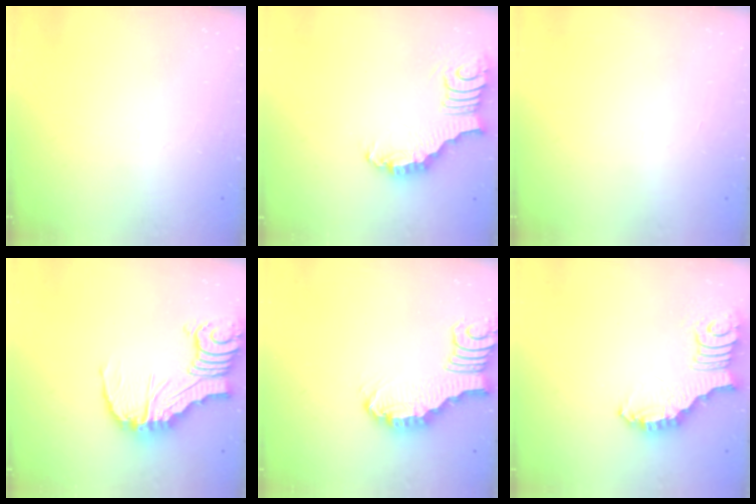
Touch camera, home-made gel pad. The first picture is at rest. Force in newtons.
{"total": 3.5, "press": 3.5, "slide": 0.6}
{"total": 1.4, "press": 1.4, "slide": 0.0}
{"total": 14.6, "press": 14.5, "slide": 1.7}
{"total": 2.3, "press": 2.3, "slide": 0.3}
{"total": 2.6, "press": 2.6, "slide": 0.5}